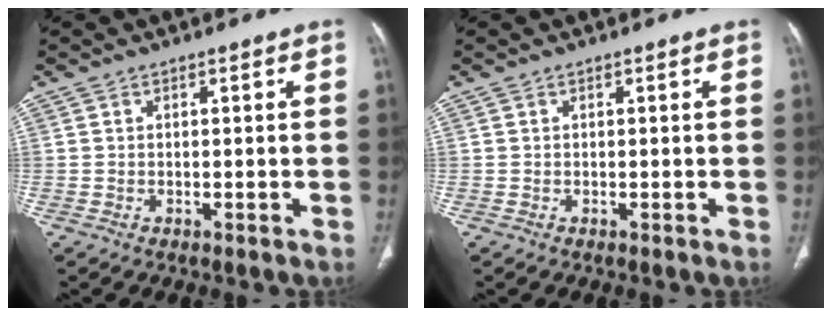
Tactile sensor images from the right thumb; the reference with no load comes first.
{"total": 0.0}